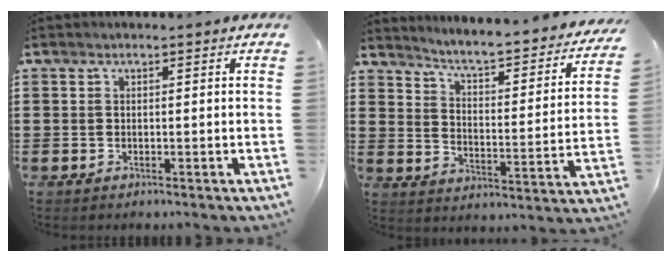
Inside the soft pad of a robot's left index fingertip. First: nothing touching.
{"total": 3.9, "force": [3.5, -0.2, 1.8], "torque": [-0.048, -0.041, 0.044]}